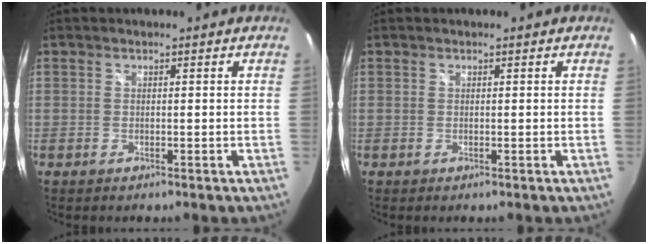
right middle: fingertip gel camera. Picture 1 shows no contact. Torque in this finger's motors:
{"motor_torque": [0.20, -0.23, -0.03, 0.01]}